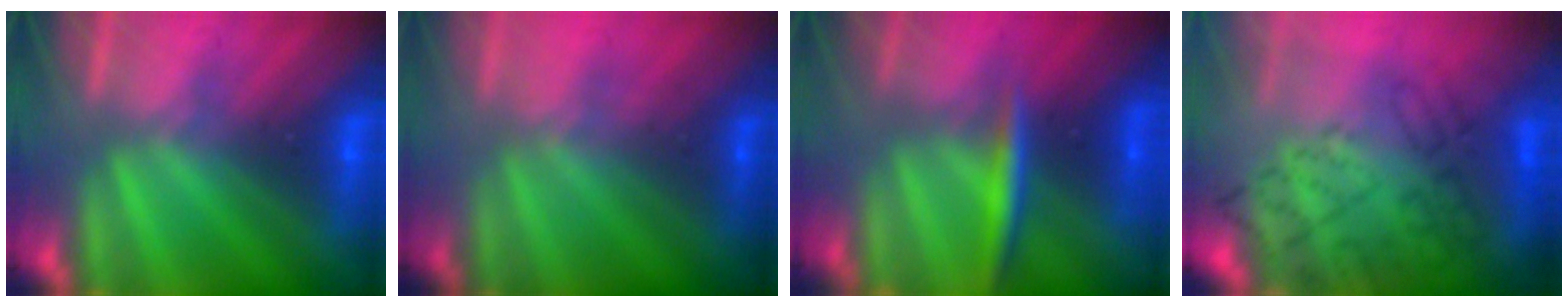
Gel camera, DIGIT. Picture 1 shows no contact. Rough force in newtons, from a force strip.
{"total": 1.5}
{"total": 2.8}
{"total": 11.2}